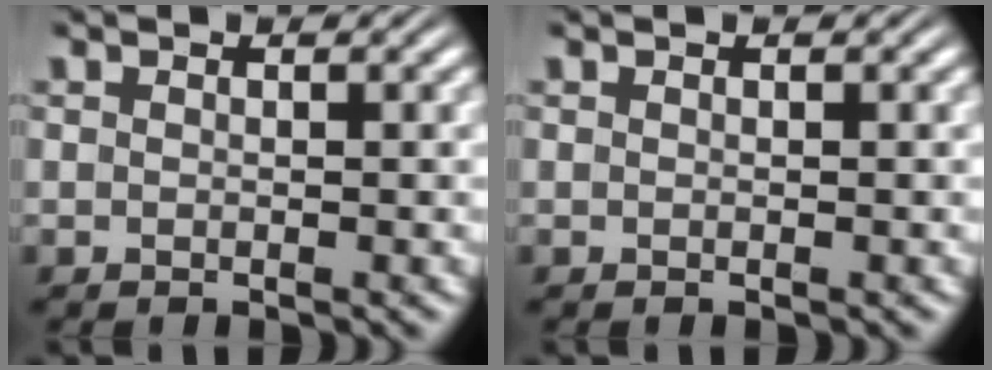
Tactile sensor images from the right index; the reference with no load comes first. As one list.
[{"total": 0.0}]